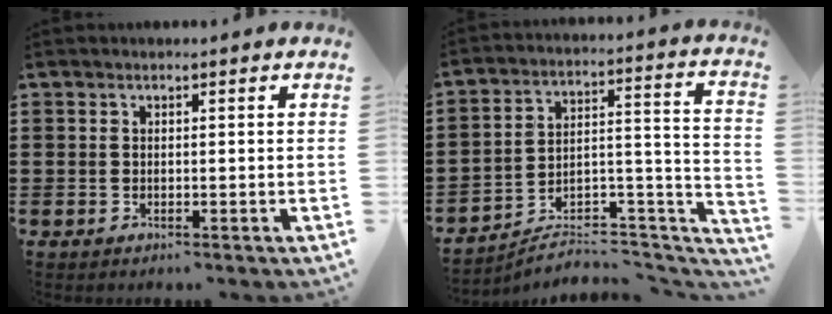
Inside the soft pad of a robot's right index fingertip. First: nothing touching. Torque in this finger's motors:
{"motor_torque": [-0.74, 0.37, -1.05, -0.21]}